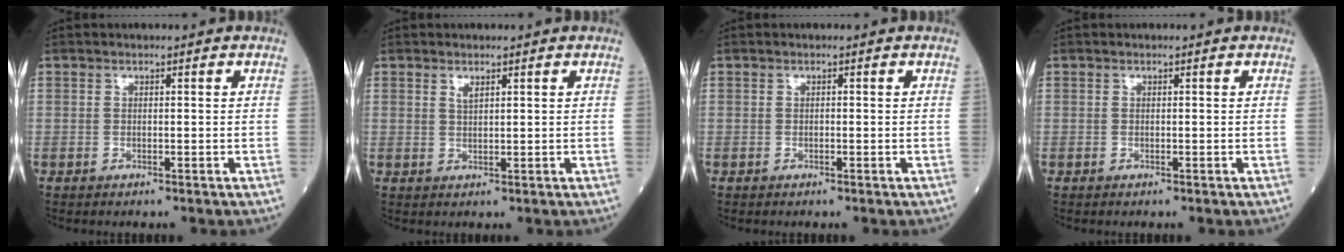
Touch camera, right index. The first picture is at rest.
{"total": 1.2, "force": [0.9, 0.4, 0.7], "torque": [-0.017, 0.000, 0.021]}
{"total": 0.0}
{"total": 0.0}